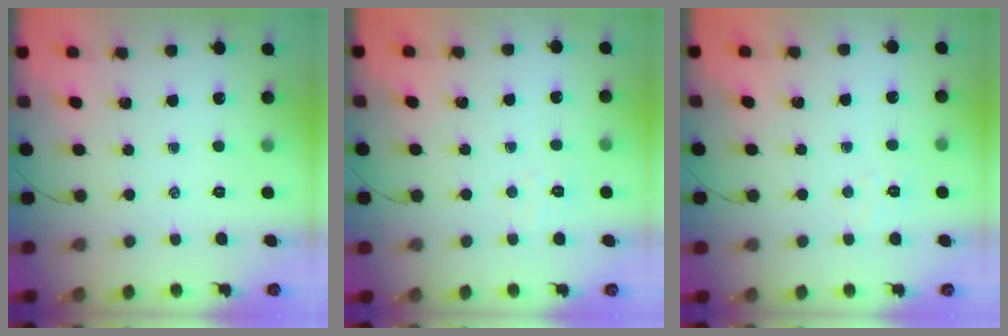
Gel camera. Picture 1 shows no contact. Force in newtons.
{"total": 4.1, "press": 3.9, "slide": 1.2}
{"total": 4.1, "press": 3.9, "slide": 1.2}